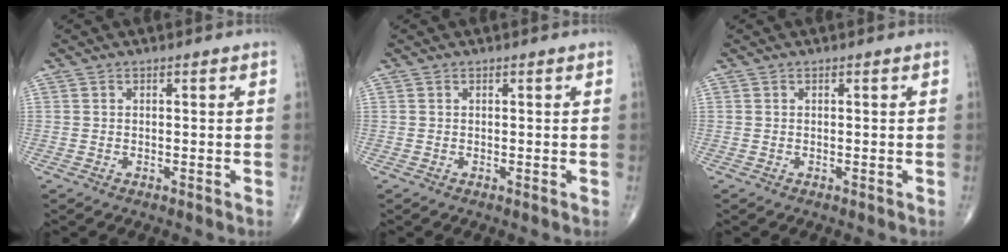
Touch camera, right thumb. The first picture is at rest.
{"total": 0.0}
{"total": 0.0}